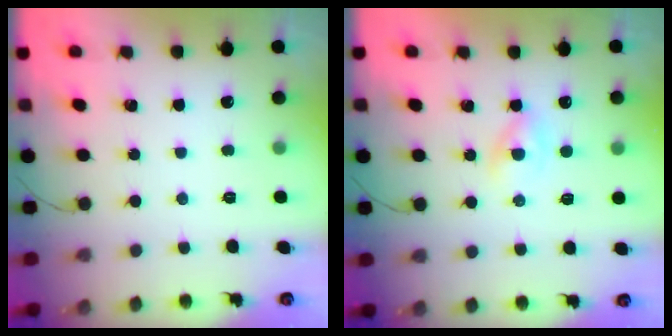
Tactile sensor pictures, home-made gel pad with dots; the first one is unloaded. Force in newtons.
{"total": 2.2, "press": 2.0, "slide": 1.0}